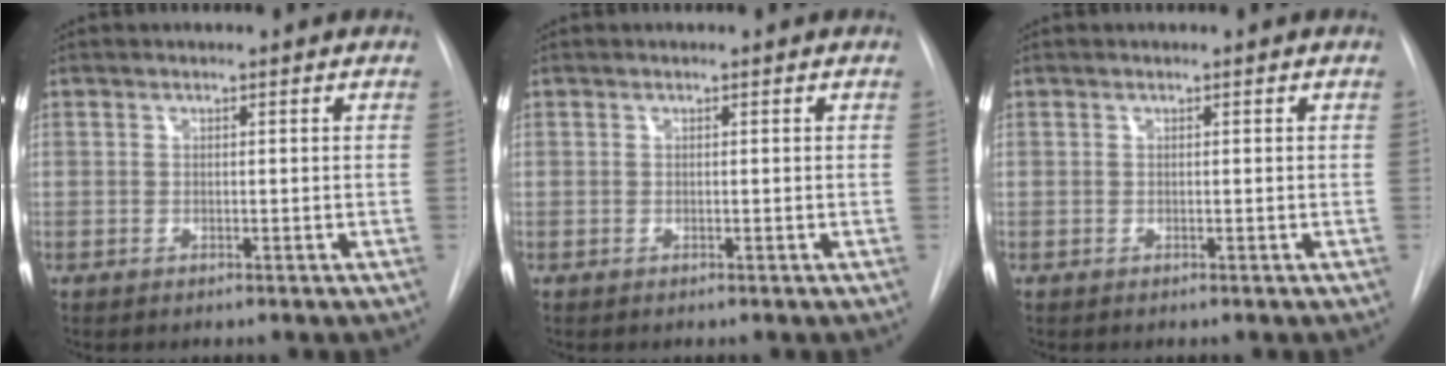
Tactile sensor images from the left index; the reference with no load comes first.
{"total": 0.0}
{"total": 0.0}